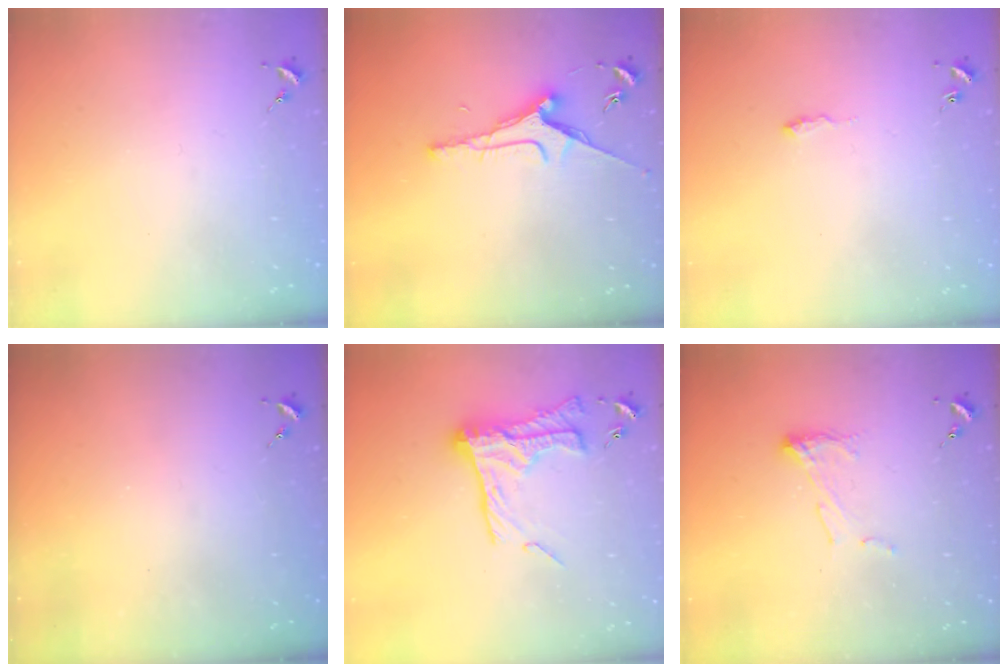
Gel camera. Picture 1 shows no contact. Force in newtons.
{"total": 6.9, "press": 6.9, "slide": 0.2}
{"total": 4.1, "press": 4.1, "slide": 0.6}
{"total": 0.0}
{"total": 17.7, "press": 17.7, "slide": 1.3}
{"total": 6.9, "press": 6.9, "slide": 0.2}